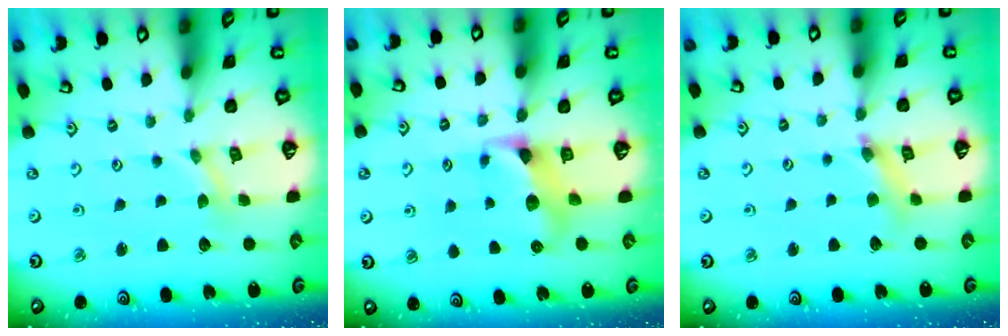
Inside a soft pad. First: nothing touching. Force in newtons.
{"total": 6.9, "press": 6.8, "slide": 0.6}
{"total": 6.2, "press": 6.2, "slide": 0.6}